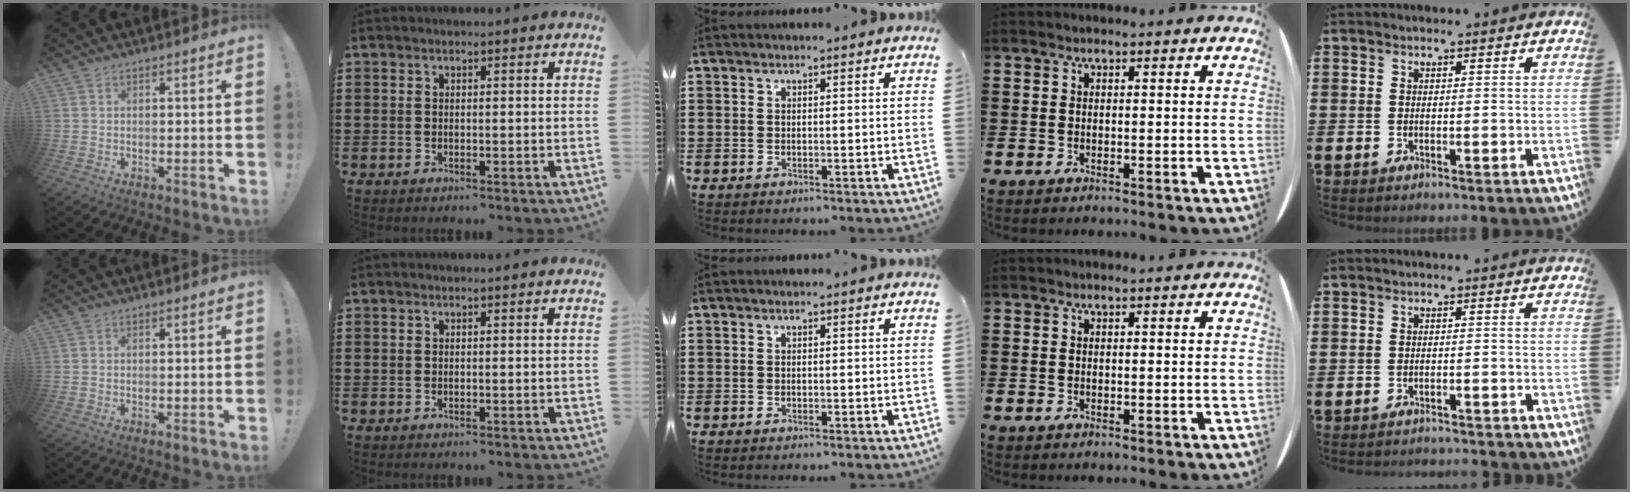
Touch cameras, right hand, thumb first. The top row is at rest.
{"little": {"total": 1.1, "force": [-1.1, -0.1, -0.1], "torque": [-0.001, 0.002, -0.023]}}